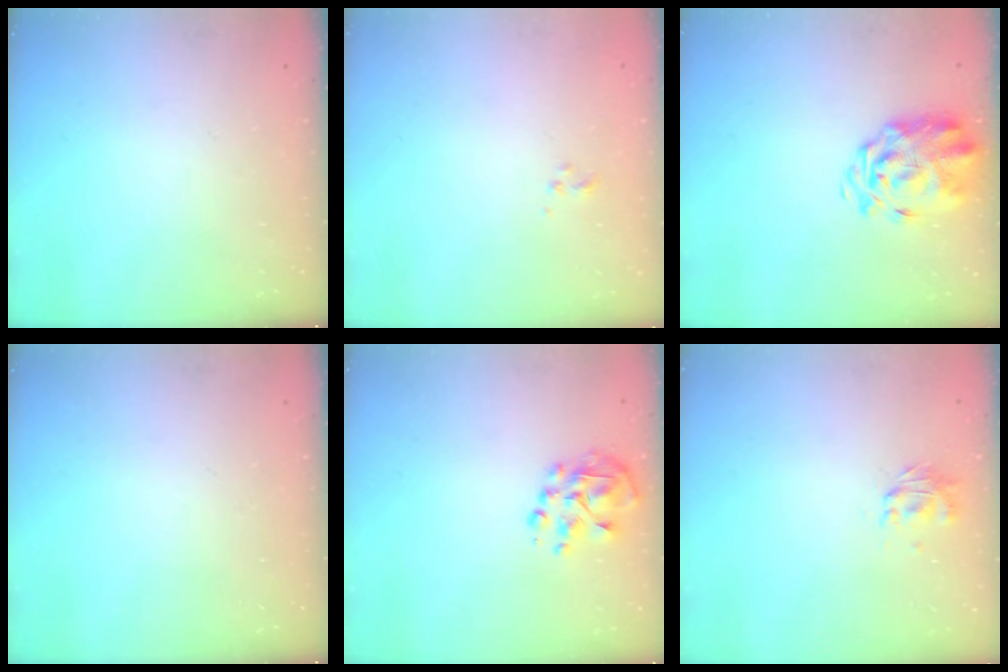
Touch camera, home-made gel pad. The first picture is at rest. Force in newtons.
{"total": 1.4, "press": 1.3, "slide": 0.6}
{"total": 4.3, "press": 4.1, "slide": 1.3}
{"total": 0.0}
{"total": 6.9, "press": 6.6, "slide": 1.9}
{"total": 1.3, "press": 1.2, "slide": 0.4}